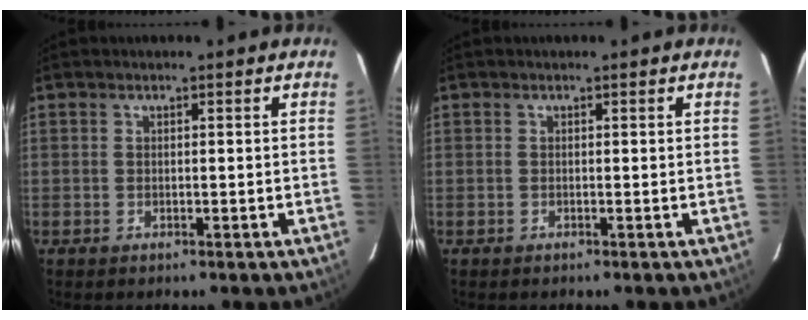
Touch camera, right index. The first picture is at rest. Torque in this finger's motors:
{"motor_torque": [0.08, 0.05, 0.03, 0.01]}